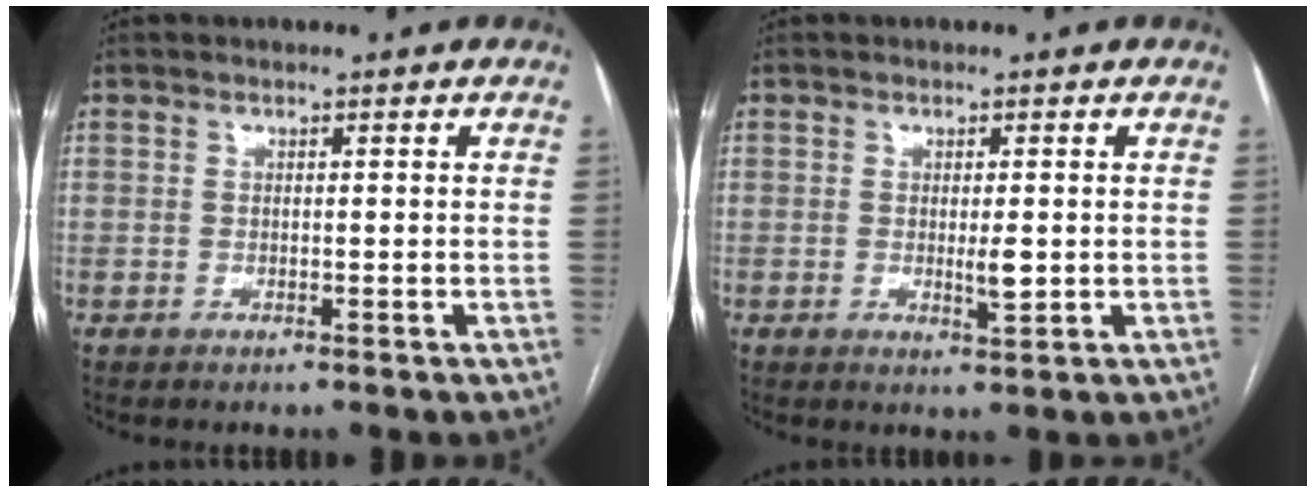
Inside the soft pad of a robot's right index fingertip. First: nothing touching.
{"total": 2.4, "force": [-0.1, 0.5, 2.3], "torque": [-0.040, -0.005, 0.001]}